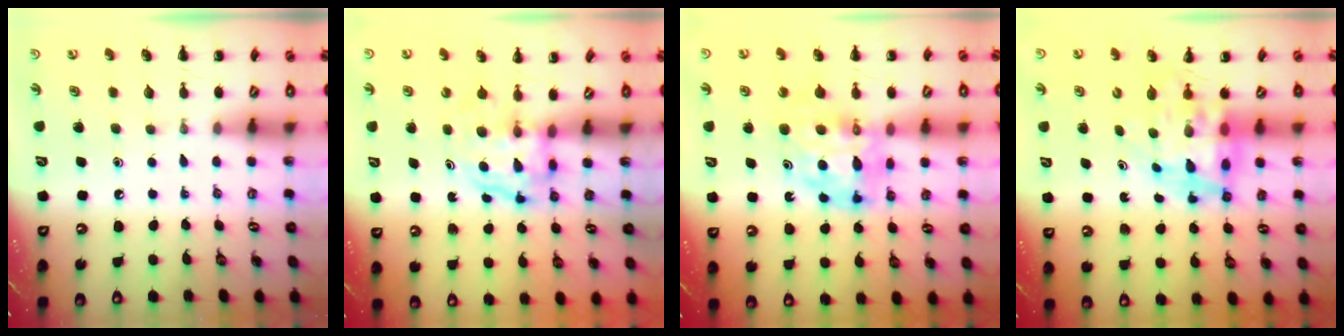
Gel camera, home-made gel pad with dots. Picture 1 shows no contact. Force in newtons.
{"total": 4.0, "press": 4.0, "slide": 0.3}
{"total": 10.3, "press": 9.8, "slide": 3.1}
{"total": 7.9, "press": 7.8, "slide": 1.7}